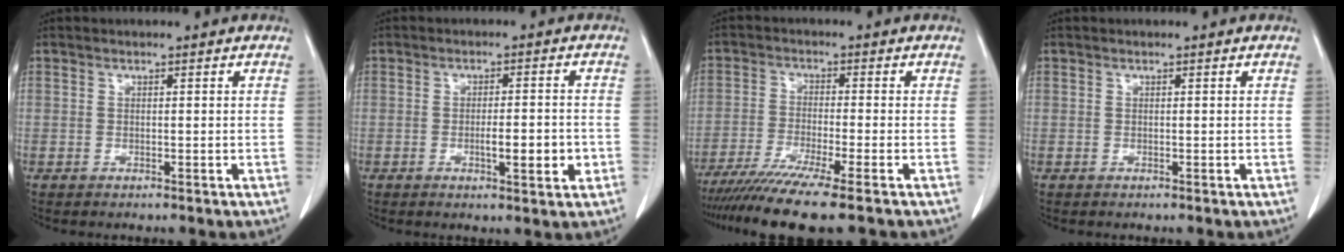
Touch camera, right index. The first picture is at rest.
{"total": 5.1, "force": [-1.4, 1.0, 4.8], "torque": [-0.076, -0.003, -0.016]}
{"total": 10.6, "force": [-8.4, -1.1, 6.5], "torque": [-0.097, -0.029, -0.133]}
{"total": 0.0}